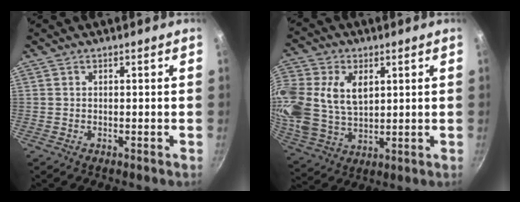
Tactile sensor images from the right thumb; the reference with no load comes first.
{"total": 18.6, "force": [4.5, 13.1, 12.4], "torque": [-0.281, -0.006, 0.091]}